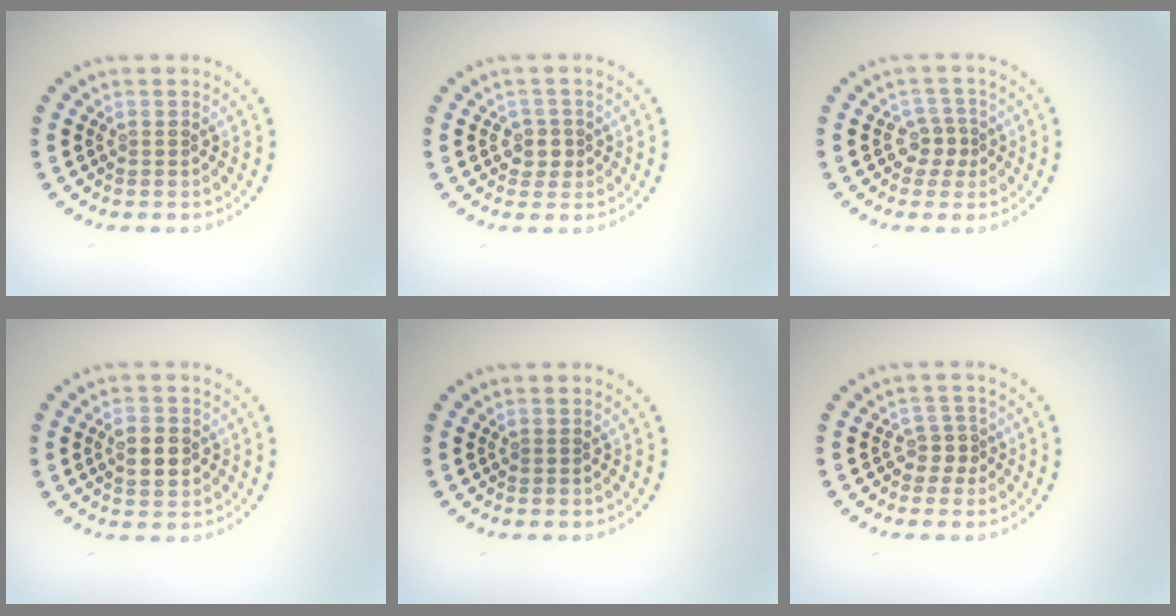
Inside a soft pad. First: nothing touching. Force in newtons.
{"total": 1.6, "press": 1.4, "slide": 0.9}
{"total": 2.0, "press": 1.5, "slide": 1.4}
{"total": 2.8, "press": 2.8, "slide": 0.0}
{"total": 0.0}
{"total": 1.6, "press": 1.3, "slide": 1.0}